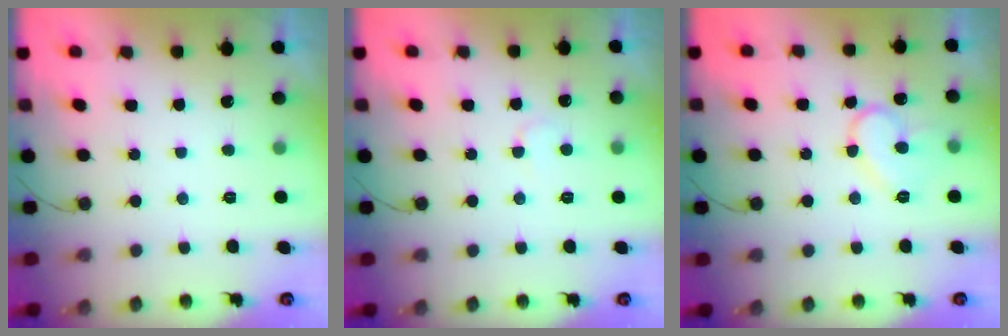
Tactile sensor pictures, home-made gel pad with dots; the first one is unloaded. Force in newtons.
{"total": 3.1, "press": 3.1, "slide": 0.3}
{"total": 11.1, "press": 11.0, "slide": 0.9}